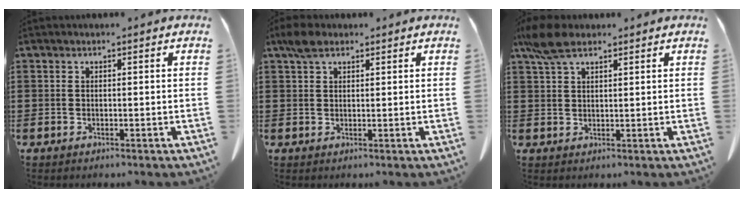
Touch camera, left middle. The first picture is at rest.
{"total": 3.1, "force": [2.1, 1.4, 1.8], "torque": [-0.041, 0.007, 0.038]}
{"total": 5.7, "force": [3.6, 2.2, 3.8], "torque": [-0.091, 0.001, 0.066]}